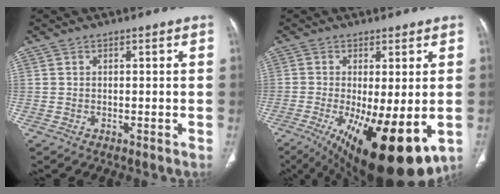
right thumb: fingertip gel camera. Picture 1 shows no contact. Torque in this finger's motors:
{"motor_torque": [1.02, 2.89, 0.29, -0.03, 0.43]}